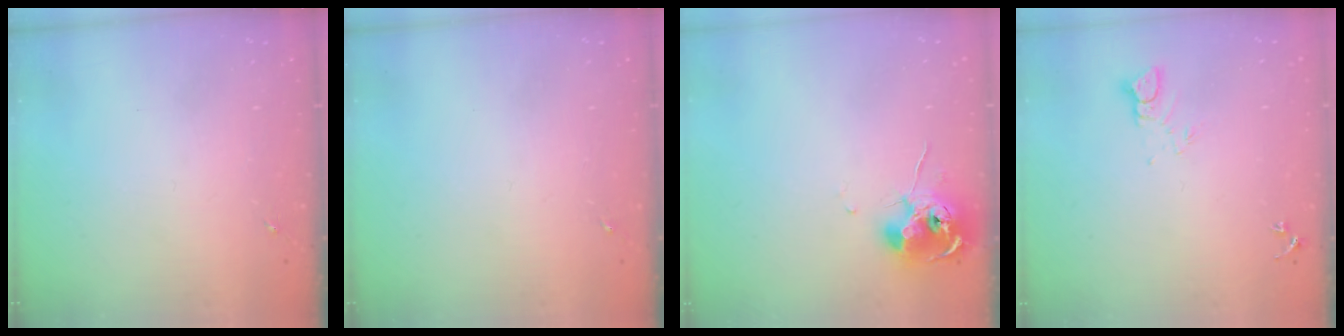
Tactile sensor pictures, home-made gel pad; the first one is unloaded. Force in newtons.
{"total": 0.0}
{"total": 10.4, "press": 10.4, "slide": 1.1}
{"total": 3.8, "press": 3.8, "slide": 0.3}